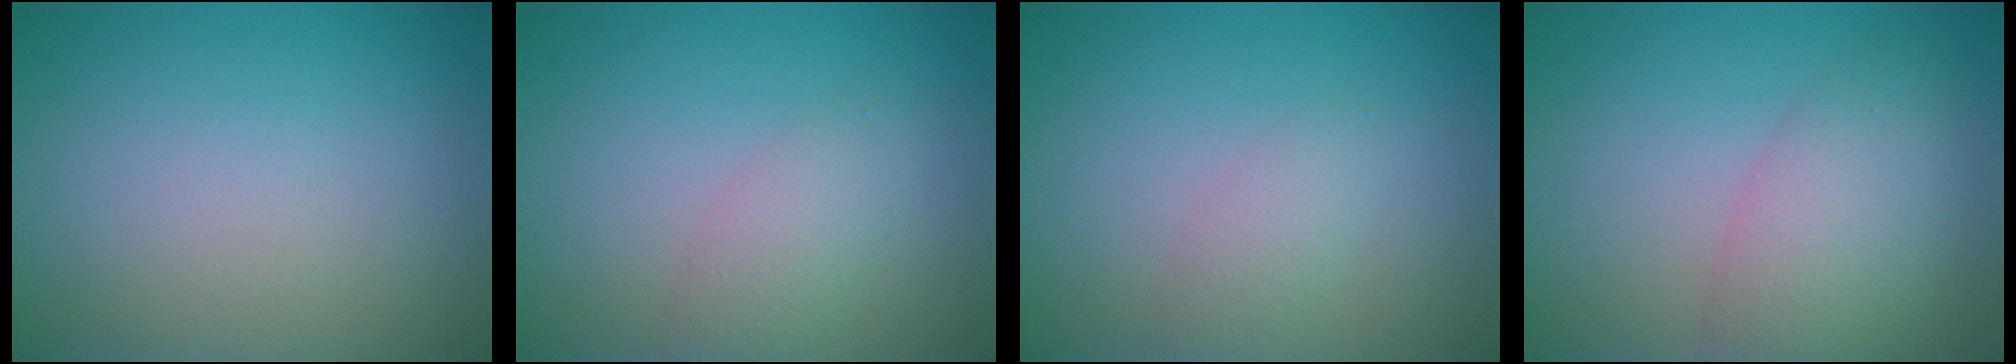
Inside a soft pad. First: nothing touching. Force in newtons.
{"total": 2.2, "press": 2.2, "slide": 0.1}
{"total": 1.6, "press": 1.6, "slide": 0.0}
{"total": 5.0, "press": 5.0, "slide": 0.3}